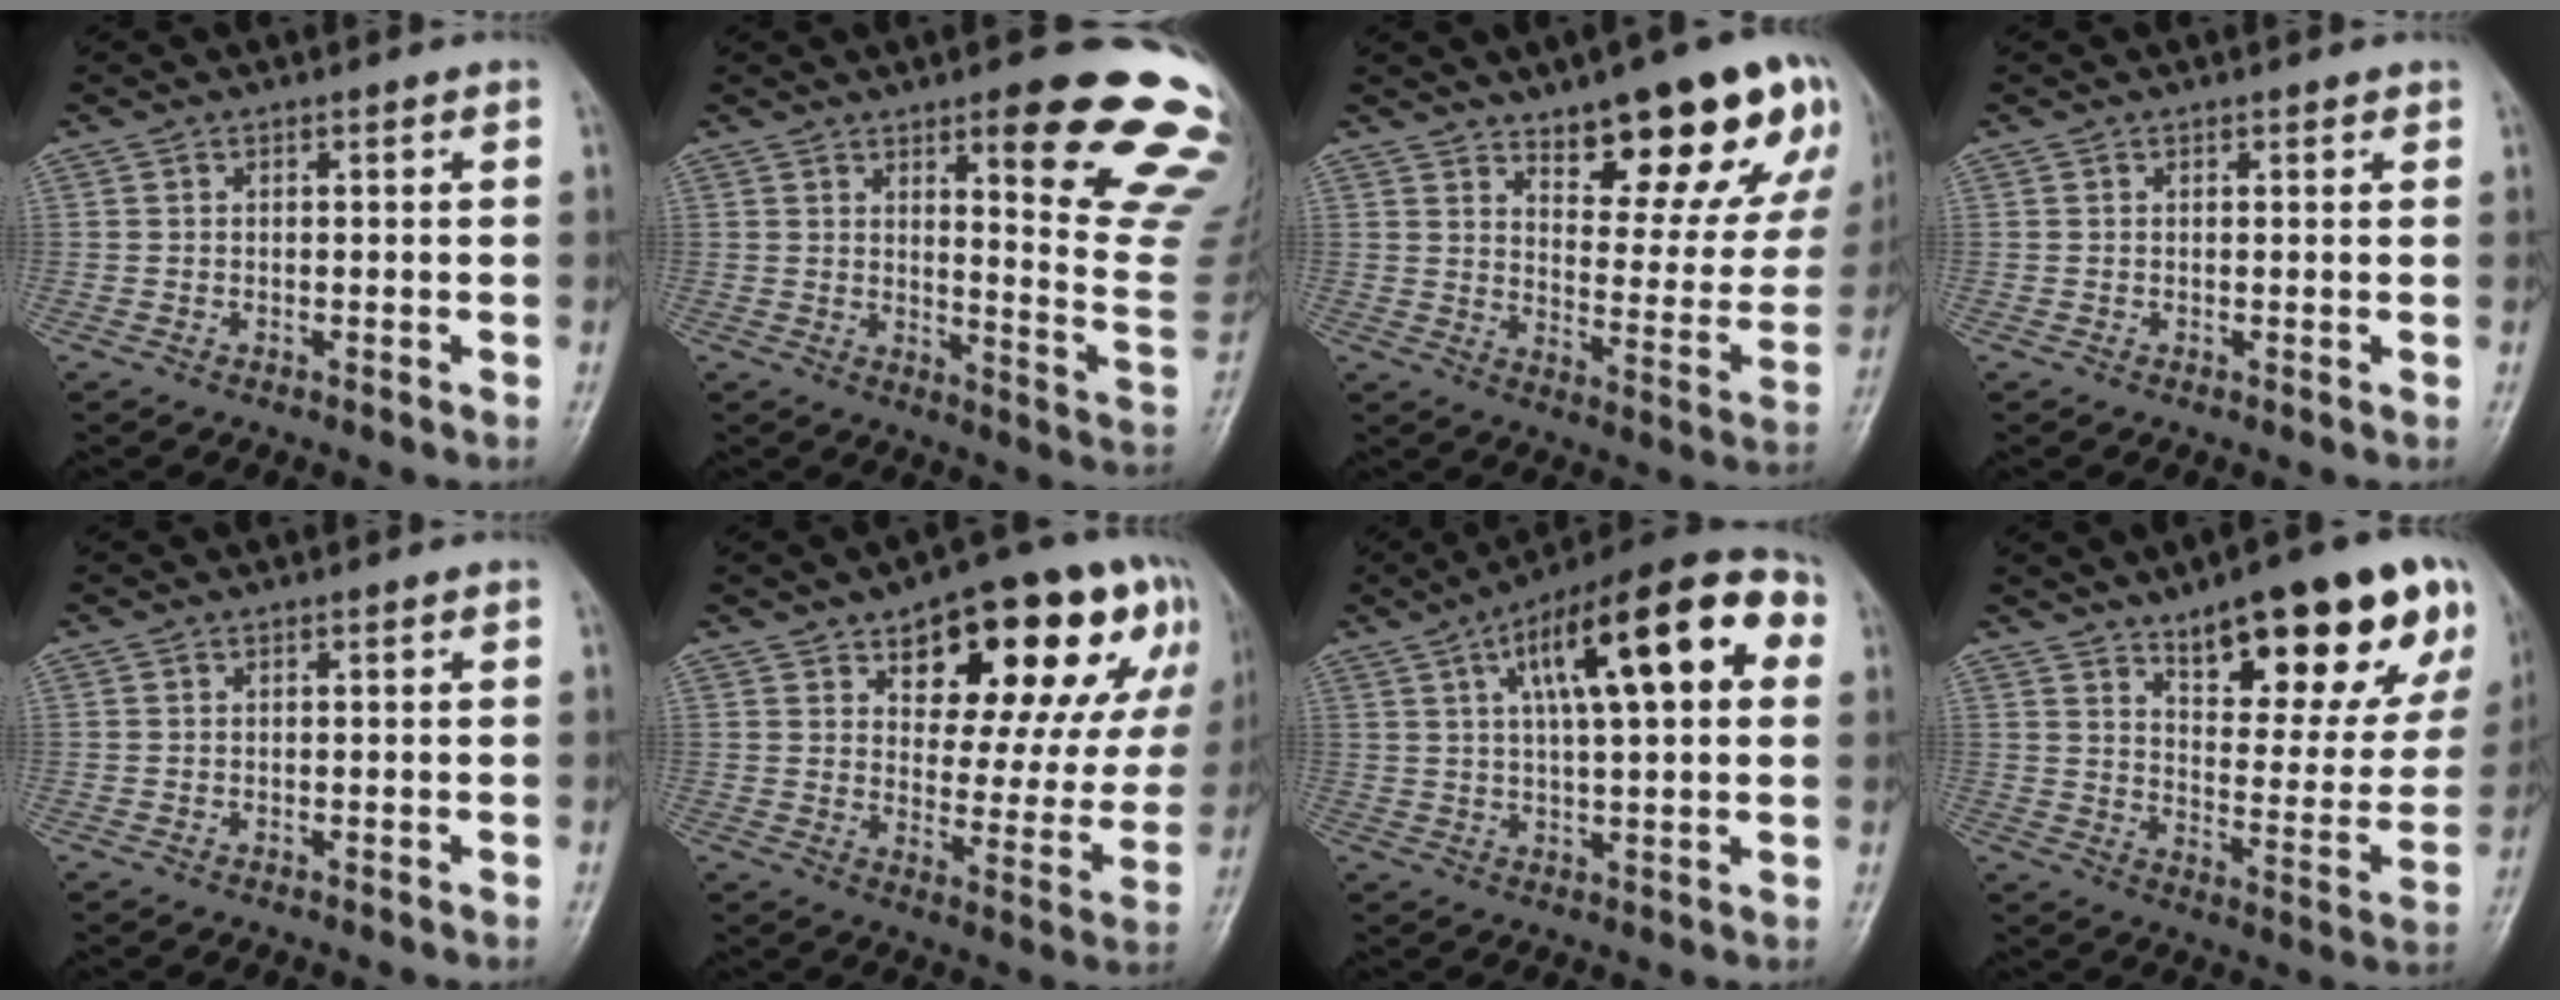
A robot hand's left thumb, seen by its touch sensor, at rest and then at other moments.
{"total": 21.1, "force": [12.6, 4.4, 16.3], "torque": [-0.163, -0.071, 0.159]}
{"total": 20.5, "force": [12.6, 7.5, 14.4], "torque": [-0.131, -0.065, 0.179]}
{"total": 0.6, "force": [0.4, 0.3, 0.3], "torque": [-0.001, -0.002, 0.002]}
{"total": 0.0}
{"total": 22.2, "force": [11.3, 10.4, 16.0], "torque": [-0.160, -0.020, 0.161]}
{"total": 21.0, "force": [6.5, 7.2, 18.7], "torque": [-0.265, 0.027, 0.091]}
{"total": 24.9, "force": [14.6, 8.5, 18.3], "torque": [-0.201, -0.049, 0.211]}